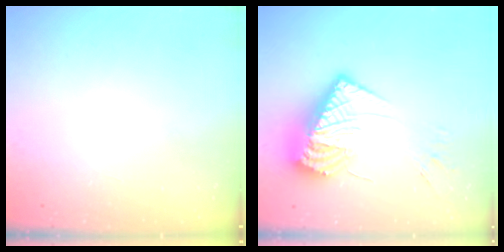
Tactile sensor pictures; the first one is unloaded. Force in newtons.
{"total": 20.1, "press": 20.0, "slide": 1.7}